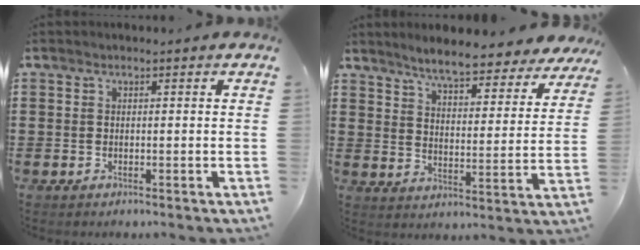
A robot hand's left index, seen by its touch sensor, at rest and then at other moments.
{"total": 6.3, "force": [5.9, 0.0, 2.3], "torque": [-0.062, -0.039, 0.099]}